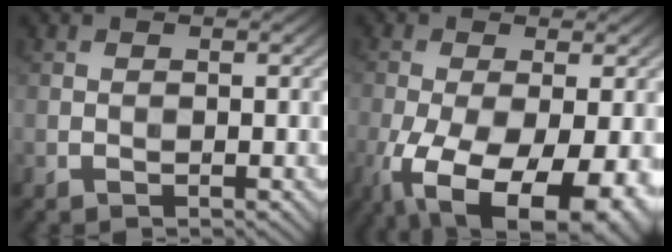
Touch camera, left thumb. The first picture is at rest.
{"total": 15.0, "force": [-6.8, 6.9, 11.5], "torque": [-0.227, -0.058, -0.085]}